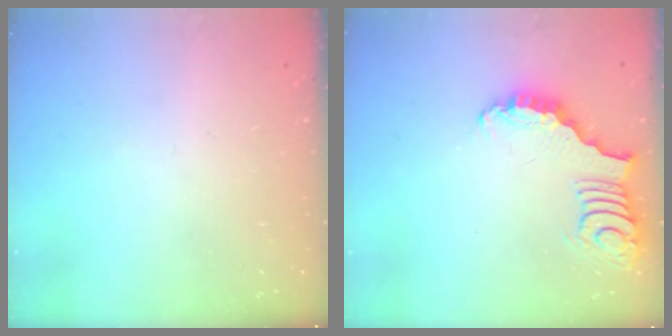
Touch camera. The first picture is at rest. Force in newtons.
{"total": 3.4, "press": 3.4, "slide": 0.6}